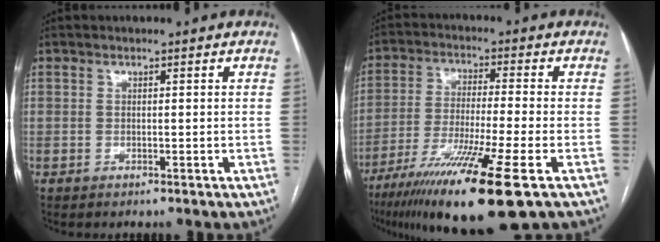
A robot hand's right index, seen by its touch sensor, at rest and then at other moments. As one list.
[{"total": 16.5, "force": [-9.6, -0.4, 13.4], "torque": [-0.240, -0.046, -0.169]}]